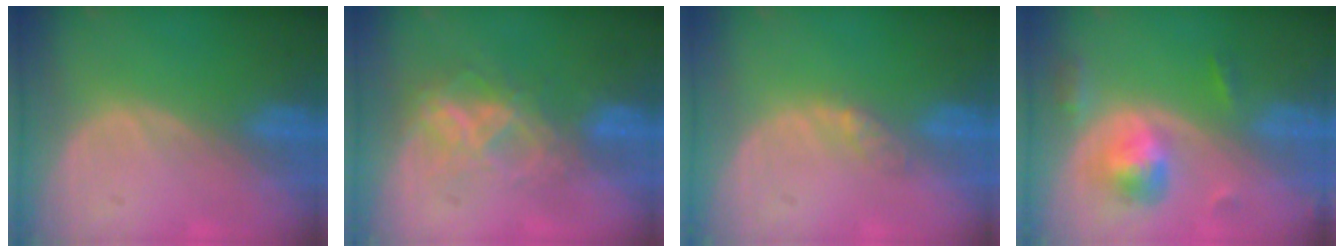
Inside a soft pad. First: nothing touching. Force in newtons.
{"total": 6.9, "press": 6.0, "slide": 3.3}
{"total": 2.2, "press": 1.9, "slide": 1.2}
{"total": 5.5, "press": 5.3, "slide": 1.7}